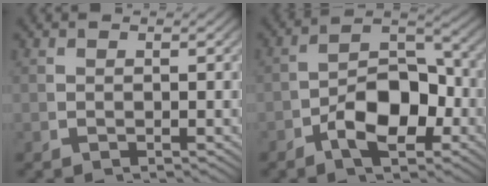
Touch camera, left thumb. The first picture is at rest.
{"total": 7.7, "force": [-1.8, 4.4, 6.1], "torque": [-0.099, -0.016, -0.029]}